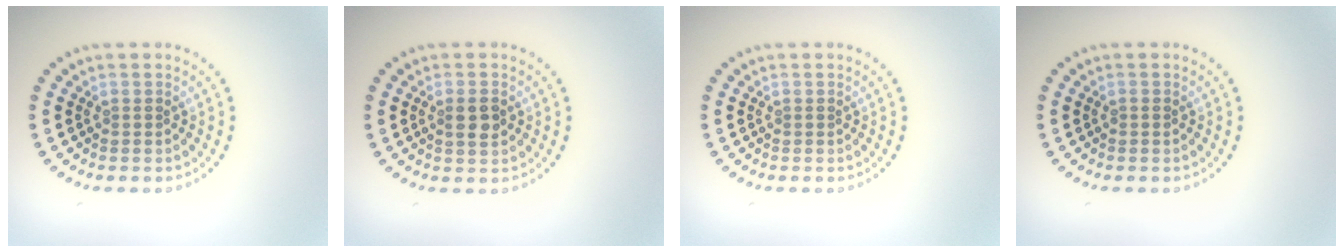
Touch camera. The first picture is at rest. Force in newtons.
{"total": 2.0, "press": 1.9, "slide": 0.4}
{"total": 0.0}
{"total": 0.5, "press": 0.5, "slide": 0.2}